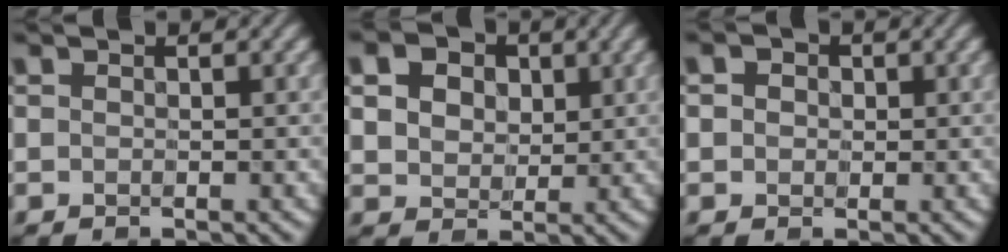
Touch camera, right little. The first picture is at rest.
{"total": 9.4, "force": [4.2, 6.8, 5.0], "torque": [-0.114, 0.024, 0.057]}
{"total": 2.7, "force": [0.9, 2.2, 1.3], "torque": [-0.038, 0.010, 0.009]}